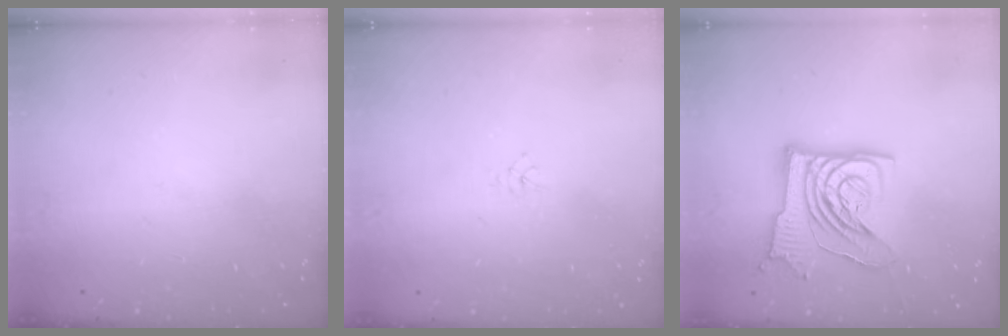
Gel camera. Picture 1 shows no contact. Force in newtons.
{"total": 1.9, "press": 1.9, "slide": 0.3}
{"total": 13.1, "press": 13.0, "slide": 1.7}